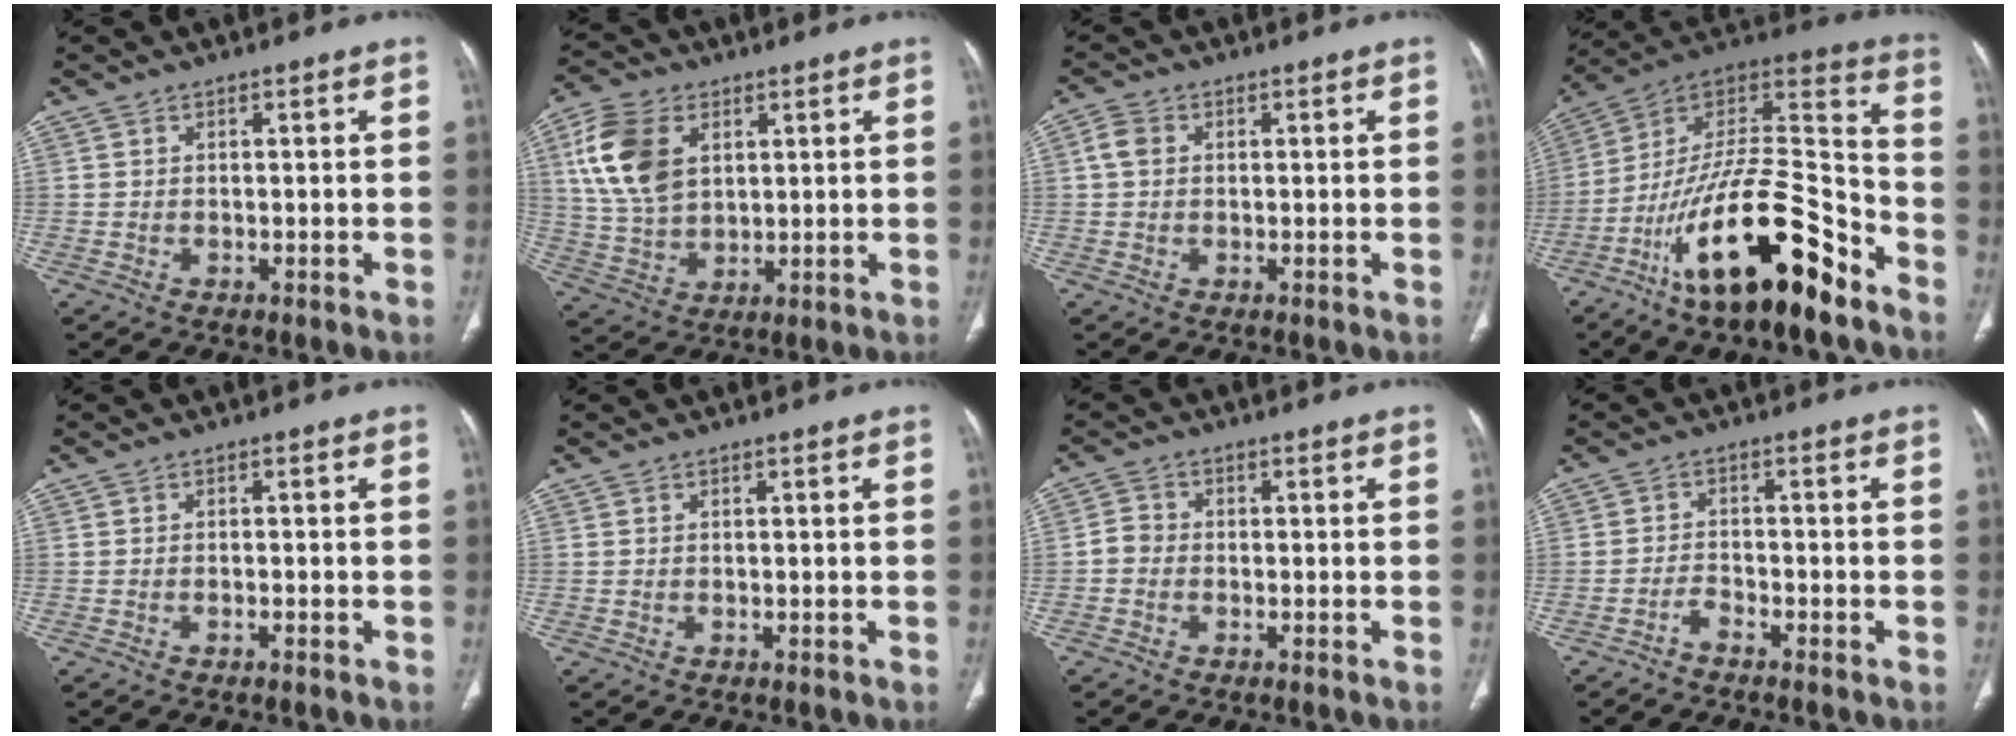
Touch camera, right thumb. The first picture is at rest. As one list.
[{"total": 13.0, "force": [4.3, 8.5, 8.9], "torque": [-0.169, -0.006, 0.088]}, {"total": 2.9, "force": [0.5, 2.3, 1.7], "torque": [-0.033, 0.008, 0.007]}, {"total": 24.6, "force": [-14.5, 7.5, 18.4], "torque": [-0.312, 0.084, -0.244]}, {"total": 0.6, "force": [-0.5, 0.1, 0.4], "torque": [-0.012, 0.007, -0.005]}, {"total": 0.0}, {"total": 2.3, "force": [-0.9, 1.8, 1.2], "torque": [-0.018, 0.006, -0.027]}, {"total": 2.0, "force": [-1.8, 0.4, 0.8], "torque": [-0.019, 0.018, -0.035]}]